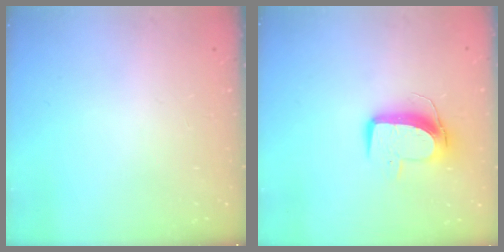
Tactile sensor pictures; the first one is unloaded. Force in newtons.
{"total": 10.3, "press": 10.3, "slide": 0.7}